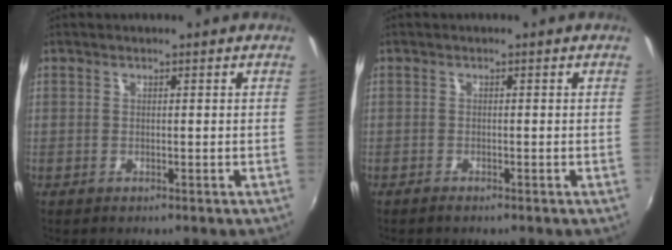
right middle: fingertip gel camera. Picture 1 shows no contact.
{"total": 1.1, "force": [-0.9, 0.2, 0.5], "torque": [-0.012, -0.004, -0.020]}